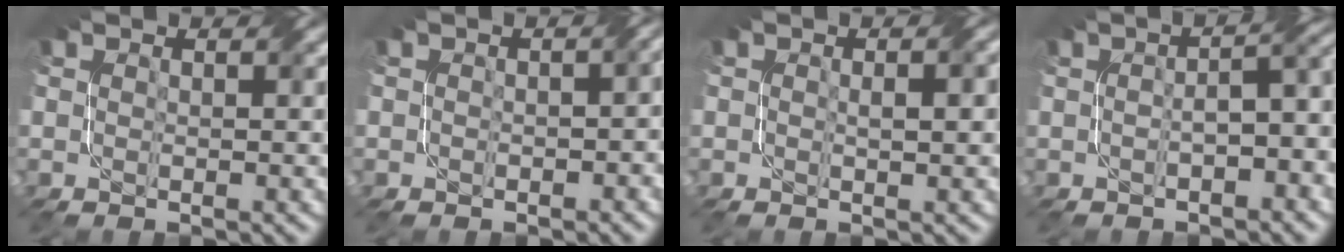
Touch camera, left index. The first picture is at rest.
{"total": 3.4, "force": [-0.2, 2.0, 2.7], "torque": [-0.013, 0.000, 0.003]}
{"total": 2.3, "force": [0.0, 0.7, 2.2], "torque": [-0.034, 0.003, 0.000]}
{"total": 5.3, "force": [-0.6, 2.0, 4.9], "torque": [-0.053, 0.010, -0.008]}